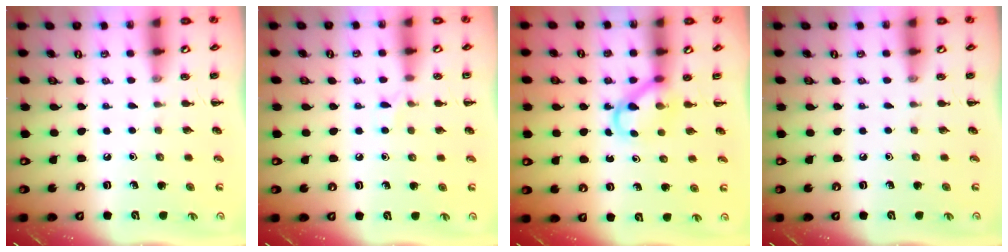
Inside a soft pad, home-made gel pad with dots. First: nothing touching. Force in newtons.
{"total": 3.9, "press": 3.6, "slide": 1.4}
{"total": 3.8, "press": 3.6, "slide": 1.0}
{"total": 0.0}